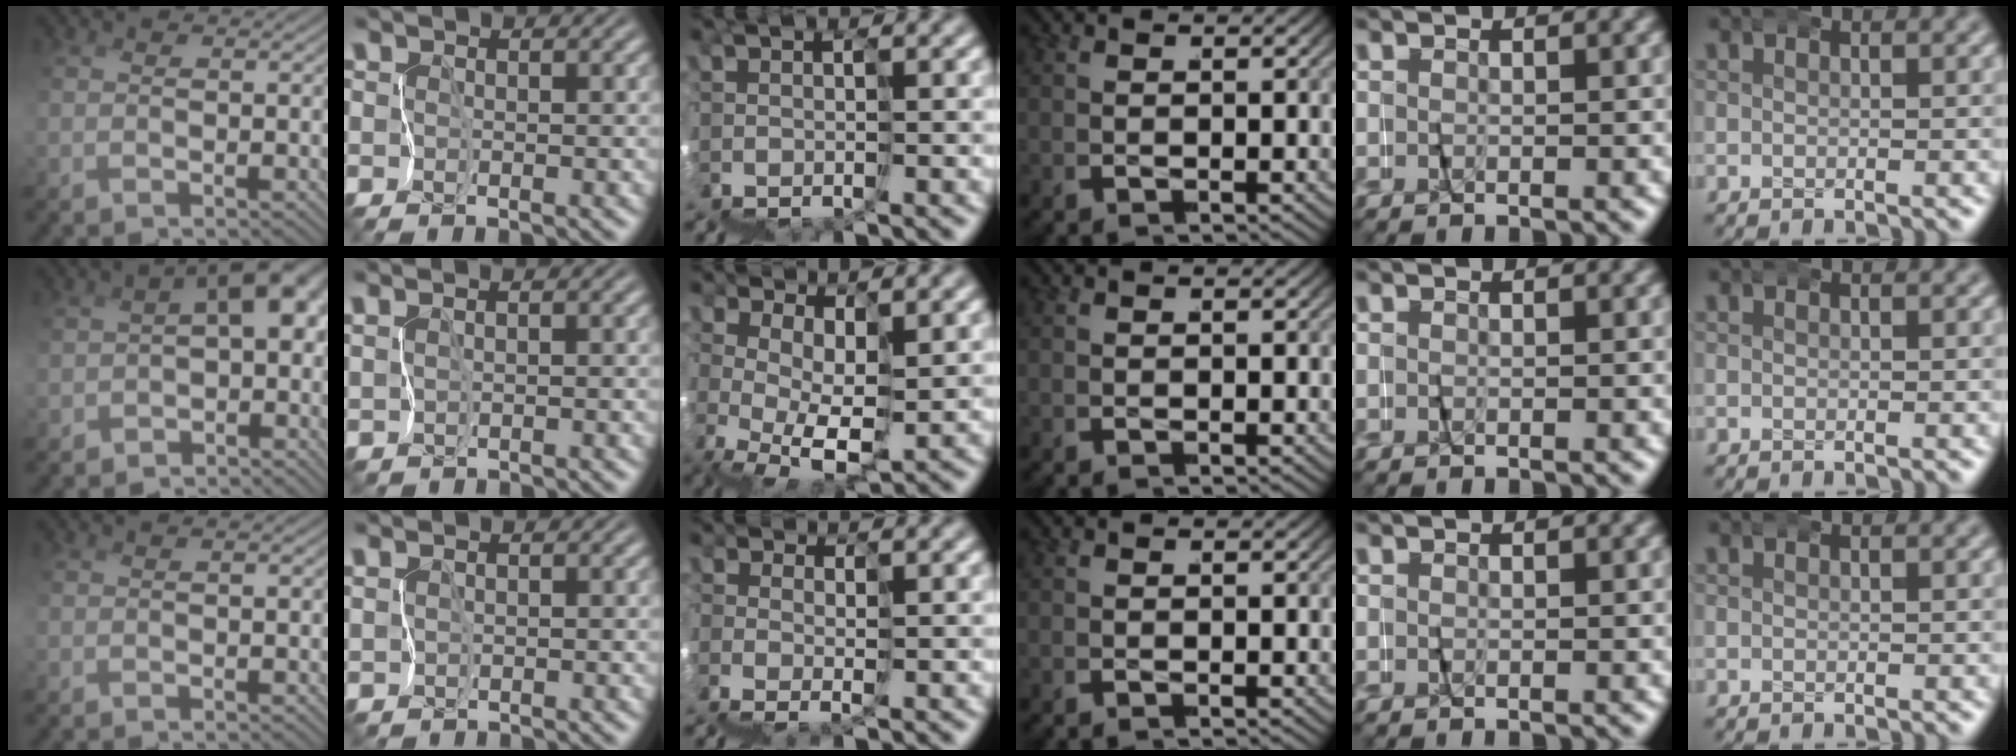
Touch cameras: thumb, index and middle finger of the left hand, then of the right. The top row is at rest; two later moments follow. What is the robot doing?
{"motion": "wrap", "object": "napkin"}